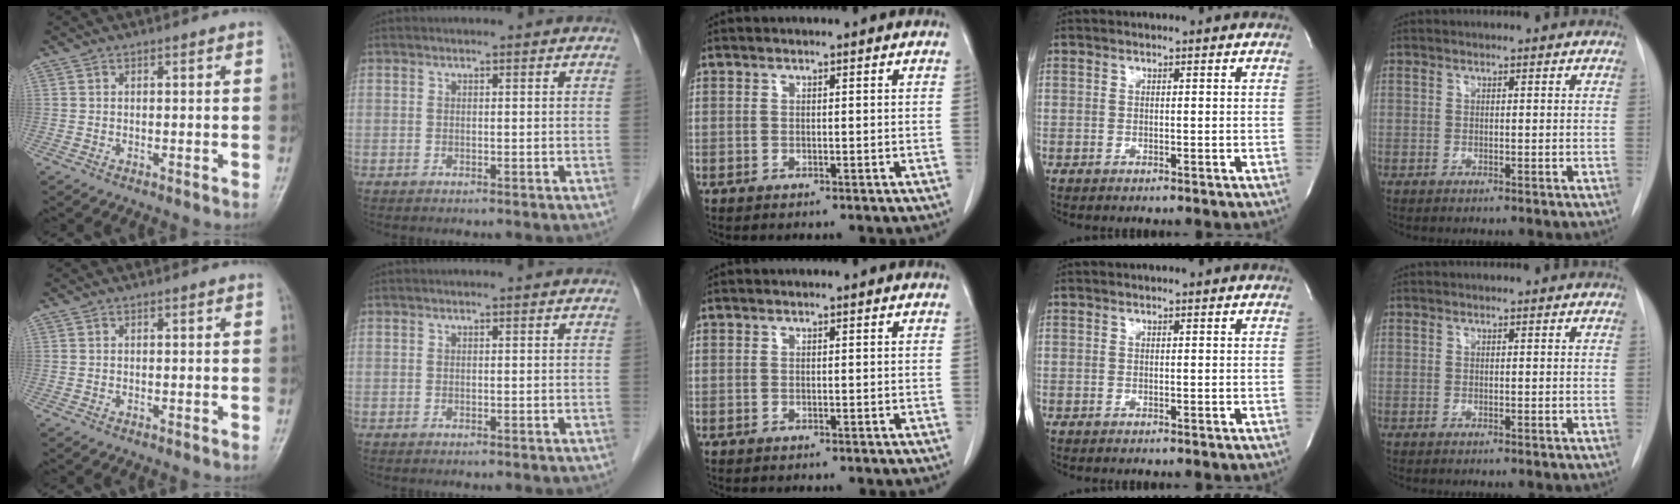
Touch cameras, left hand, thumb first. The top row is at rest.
{}